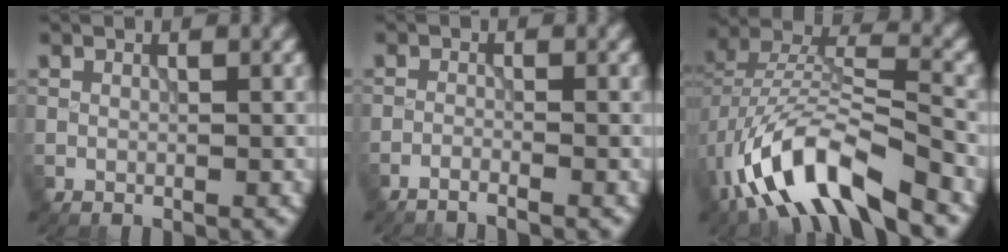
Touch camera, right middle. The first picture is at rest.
{"total": 1.6, "force": [-1.4, 0.1, 0.8], "torque": [-0.011, 0.000, -0.037]}
{"total": 11.3, "force": [-6.5, 4.1, 8.2], "torque": [-0.158, 0.002, -0.127]}